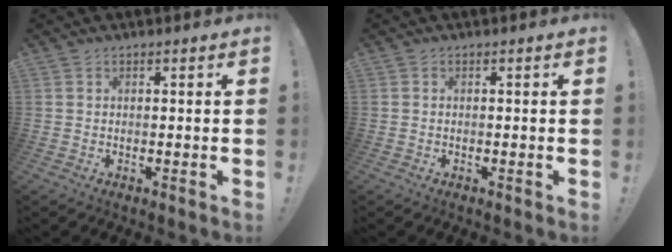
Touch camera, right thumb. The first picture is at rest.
{"total": 0.0}